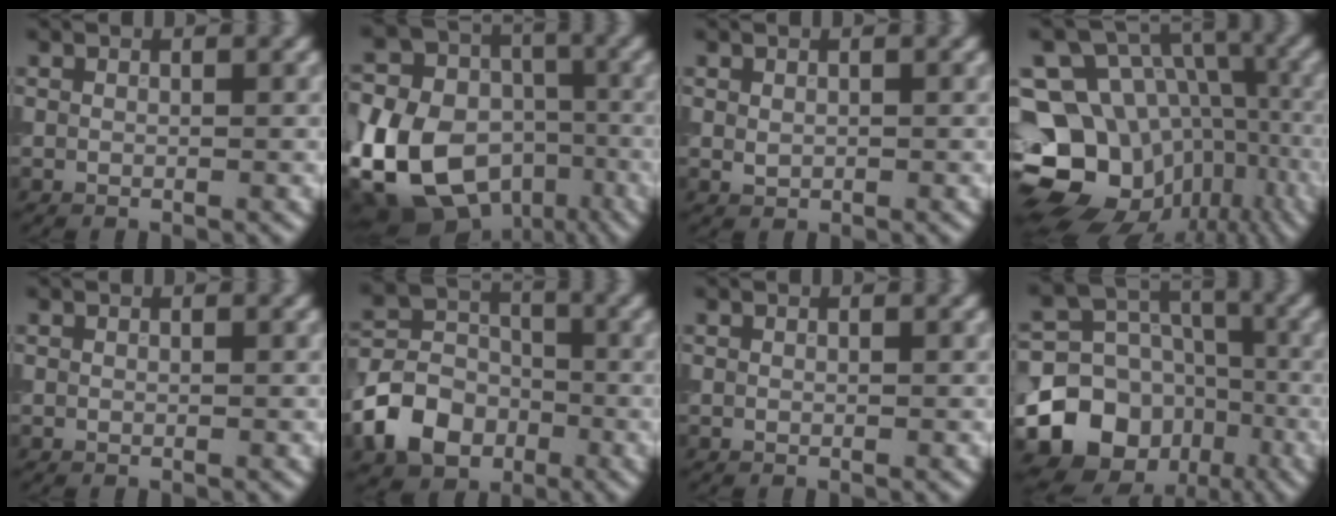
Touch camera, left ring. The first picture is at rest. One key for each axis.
{"total": 15.0, "fx": -5.6, "fy": 11.2, "fz": 8.3, "tx": -0.174, "ty": -0.015, "tz": -0.104}
{"total": 0.8, "fx": 0.2, "fy": 0.6, "fz": 0.4, "tx": -0.008, "ty": -0.002, "tz": 0.005}
{"total": 18.2, "fx": -6.1, "fy": 14.7, "fz": 8.8, "tx": -0.176, "ty": -0.006, "tz": -0.079}
{"total": 0.0}
{"total": 6.7, "fx": -3.0, "fy": 5.1, "fz": 3.1, "tx": -0.060, "ty": 0.001, "tz": -0.068}
{"total": 0.0}
{"total": 13.6, "fx": -6.1, "fy": 11.4, "fz": 4.3, "tx": -0.080, "ty": -0.033, "tz": -0.118}